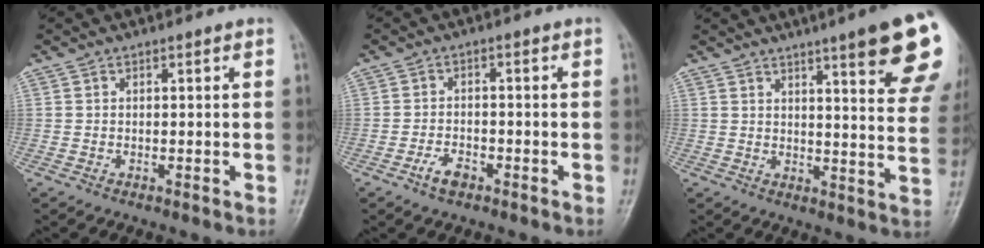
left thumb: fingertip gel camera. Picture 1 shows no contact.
{"total": 3.2, "force": [-2.1, 1.7, 1.7], "torque": [-0.031, 0.014, -0.039]}
{"total": 18.2, "force": [10.8, 2.4, 14.4], "torque": [-0.165, -0.041, 0.126]}